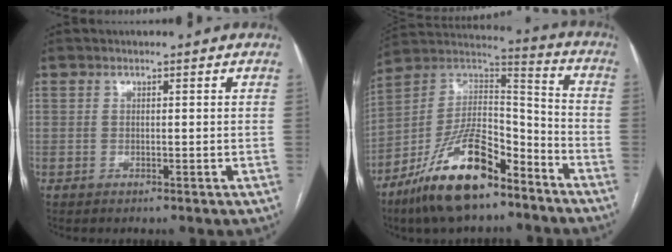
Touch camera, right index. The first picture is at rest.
{"total": 18.7, "force": [-12.2, 6.5, 12.6], "torque": [-0.247, 0.012, -0.220]}